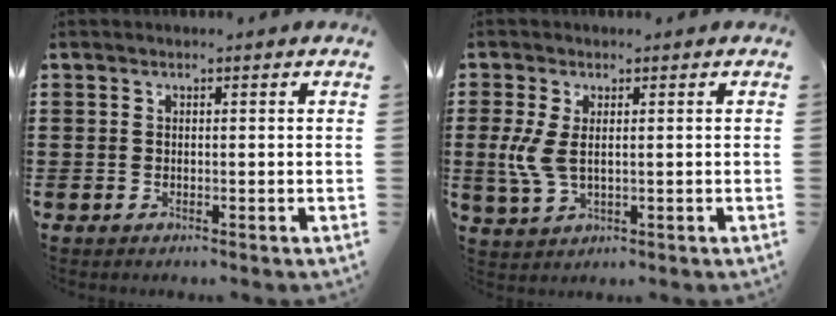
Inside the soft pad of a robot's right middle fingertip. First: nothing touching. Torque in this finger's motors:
{"motor_torque": [2.05, -0.09, 0.68, 0.21]}